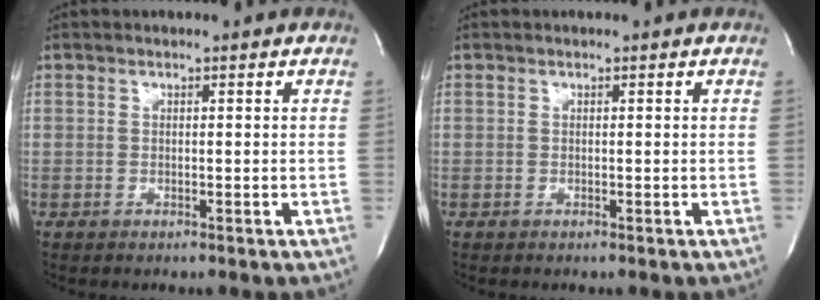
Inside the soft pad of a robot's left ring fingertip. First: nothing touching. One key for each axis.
{"total": 0.0}